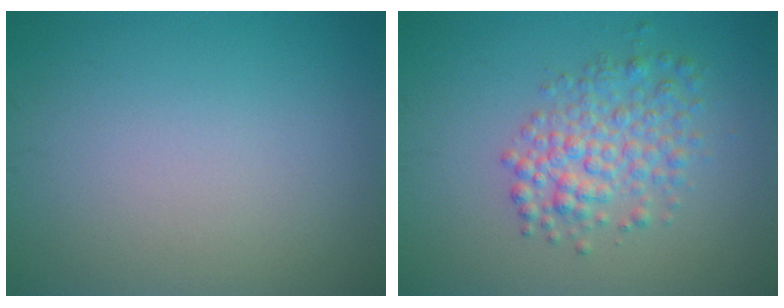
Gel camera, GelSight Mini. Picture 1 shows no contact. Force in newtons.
{"total": 3.9, "press": 3.9, "slide": 0.2}